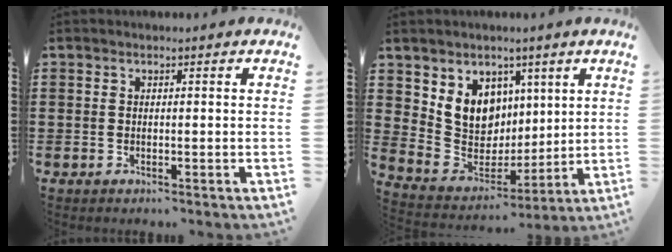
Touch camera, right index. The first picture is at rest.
{"total": 9.2, "force": [3.5, 8.1, 2.6], "torque": [-0.088, -0.031, 0.071]}